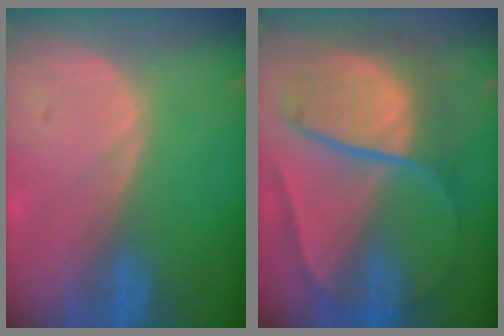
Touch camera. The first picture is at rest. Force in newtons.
{"total": 10.4, "press": 10.3, "slide": 1.1}